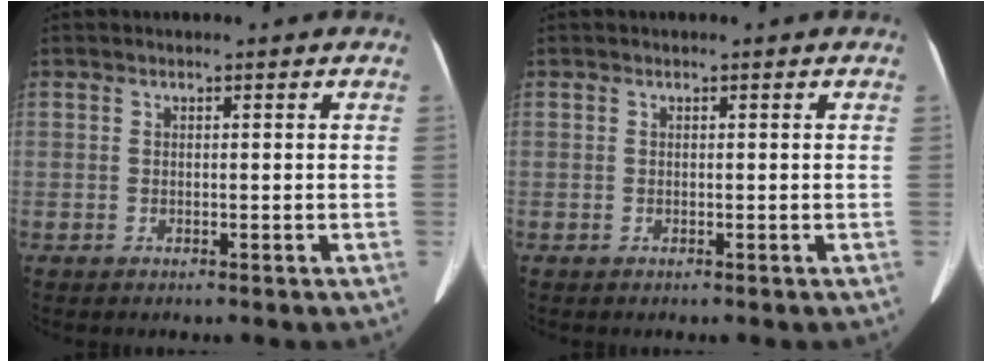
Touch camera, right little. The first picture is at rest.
{"total": 0.0}